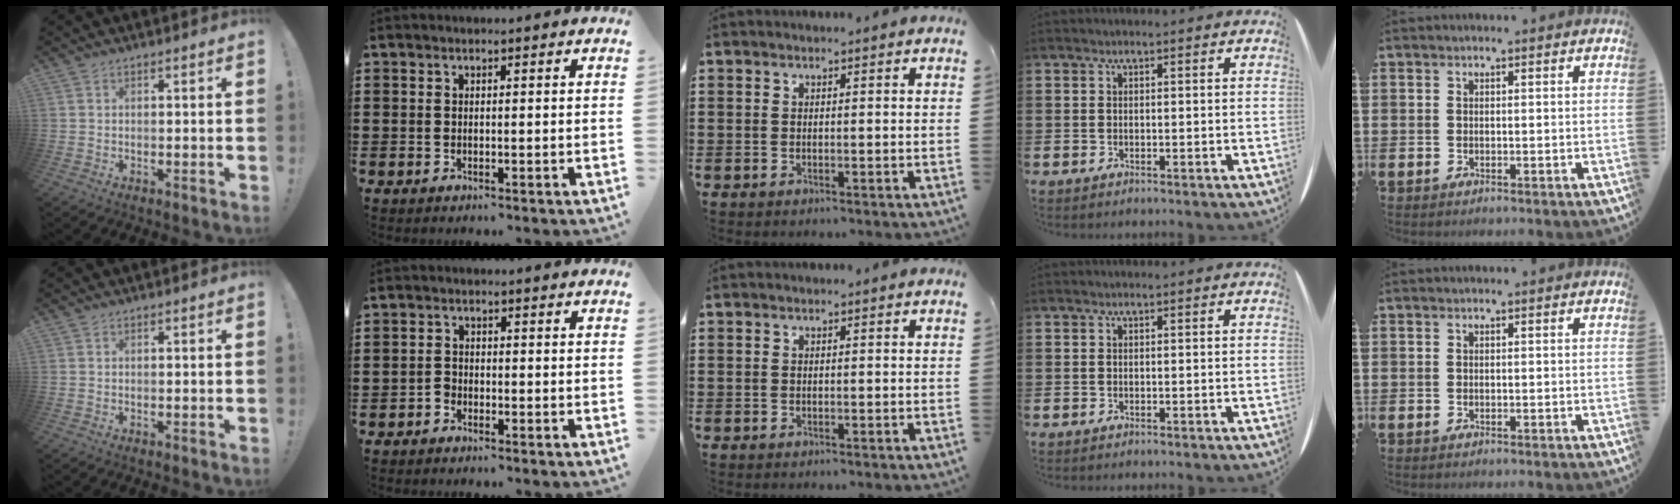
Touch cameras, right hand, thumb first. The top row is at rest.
{"index": {"total": 1.4, "force": [-1.2, 0.7, 0.3], "torque": [-0.009, 0.001, -0.024]}}